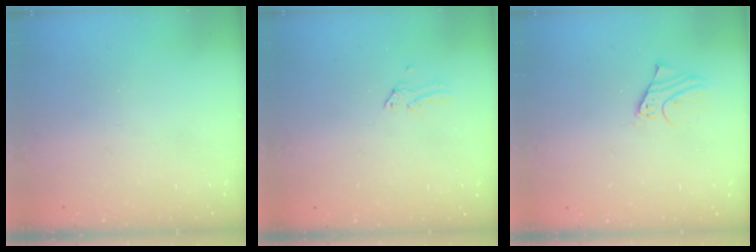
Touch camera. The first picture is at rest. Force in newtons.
{"total": 0.0}
{"total": 2.8, "press": 2.8, "slide": 0.2}